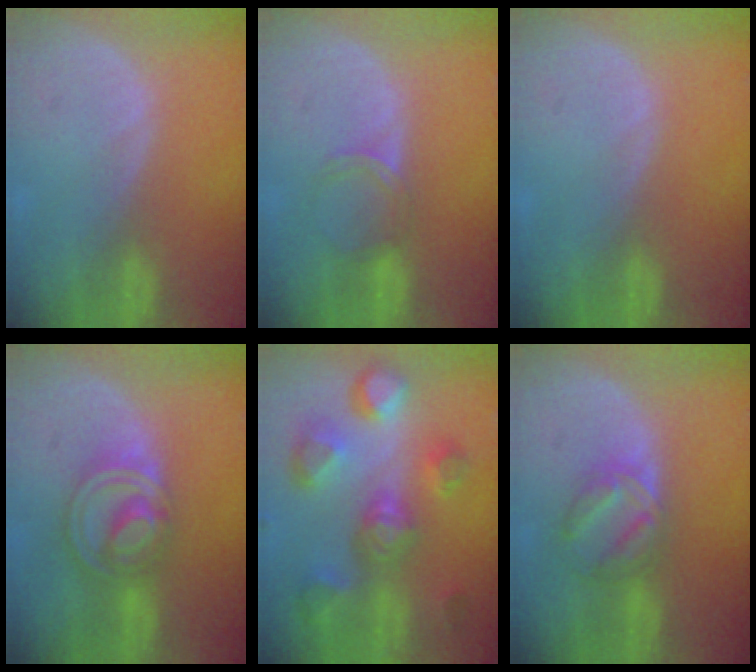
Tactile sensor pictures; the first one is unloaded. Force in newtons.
{"total": 3.1, "press": 2.7, "slide": 1.5}
{"total": 0.0}
{"total": 8.1, "press": 7.0, "slide": 4.2}
{"total": 11.1, "press": 10.0, "slide": 4.8}
{"total": 5.8, "press": 5.6, "slide": 1.2}